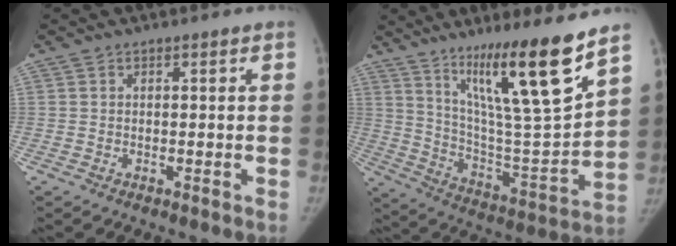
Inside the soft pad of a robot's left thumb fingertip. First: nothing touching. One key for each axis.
{"total": 22.4, "fx": 13.9, "fy": 2.3, "fz": 17.5, "tx": -0.261, "ty": -0.078, "tz": 0.242}